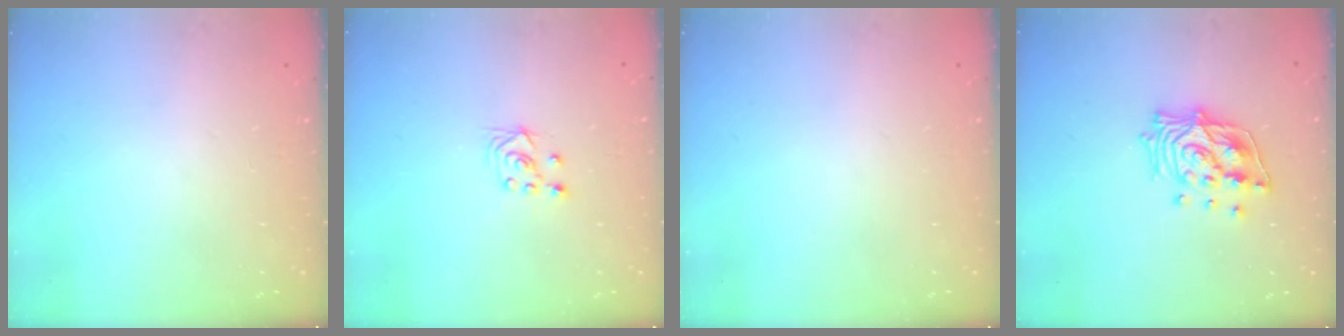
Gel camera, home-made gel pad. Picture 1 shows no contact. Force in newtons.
{"total": 2.8, "press": 2.6, "slide": 1.1}
{"total": 0.0}
{"total": 14.0, "press": 13.9, "slide": 1.7}